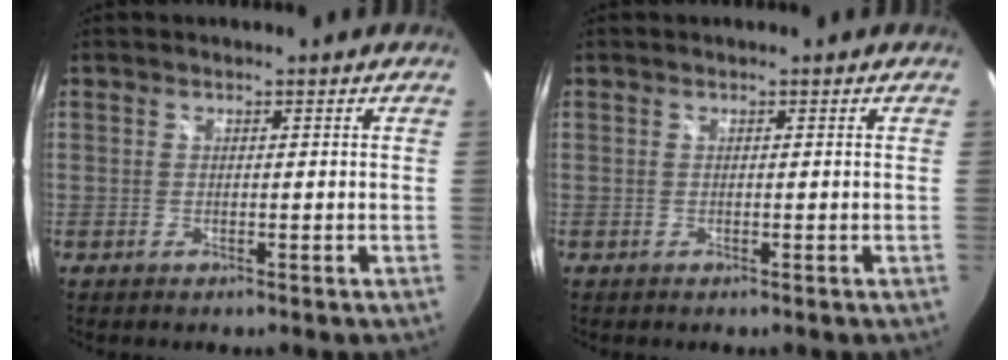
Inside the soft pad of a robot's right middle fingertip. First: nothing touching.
{"total": 0.0}